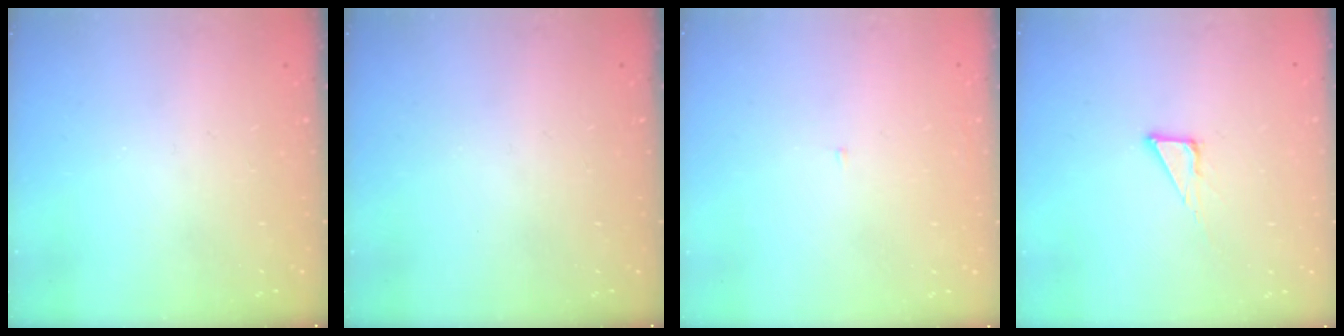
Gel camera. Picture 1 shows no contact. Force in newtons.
{"total": 0.0}
{"total": 2.1, "press": 2.1, "slide": 0.2}
{"total": 3.3, "press": 3.3, "slide": 0.2}